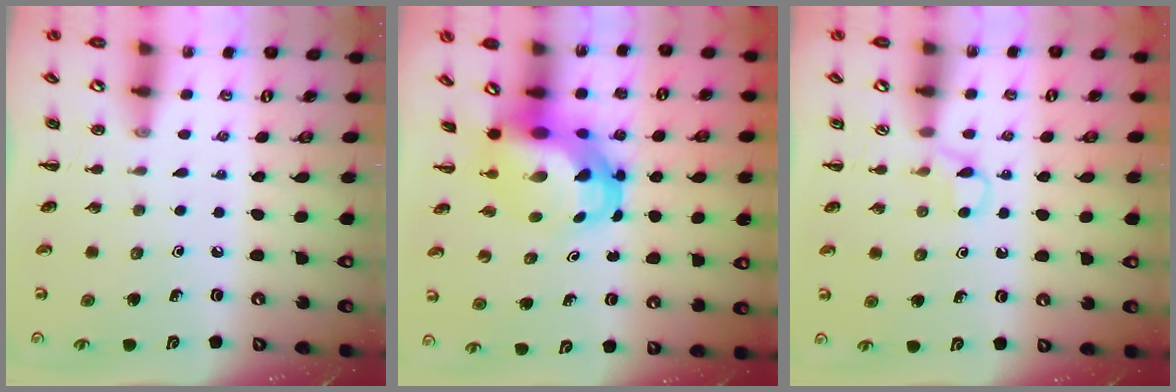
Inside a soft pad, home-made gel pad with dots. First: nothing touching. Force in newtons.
{"total": 7.2, "press": 7.1, "slide": 1.0}
{"total": 2.8, "press": 2.6, "slide": 1.0}